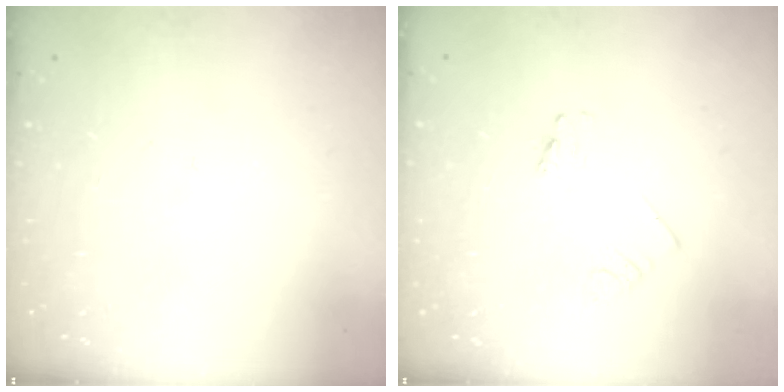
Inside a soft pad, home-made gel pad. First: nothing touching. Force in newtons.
{"total": 0.8, "press": 0.8, "slide": 0.0}